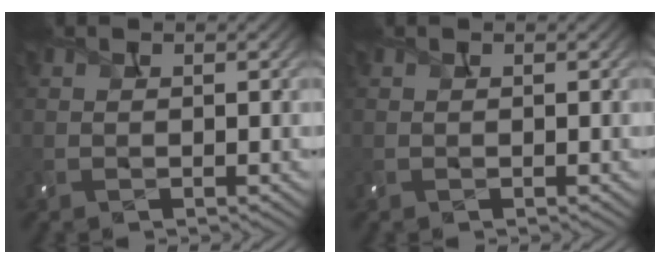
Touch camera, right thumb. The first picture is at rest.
{"total": 0.0}